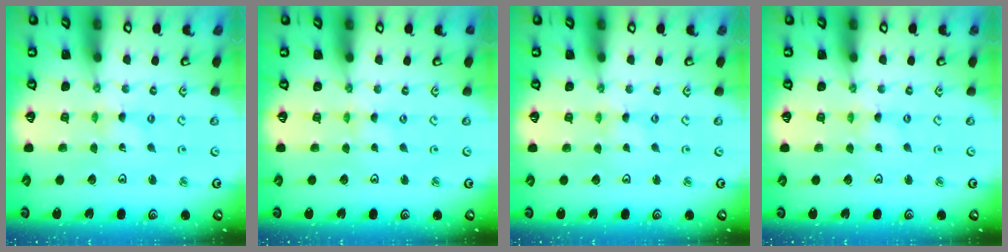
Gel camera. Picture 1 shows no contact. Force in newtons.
{"total": 0.0}
{"total": 0.0}
{"total": 0.0}